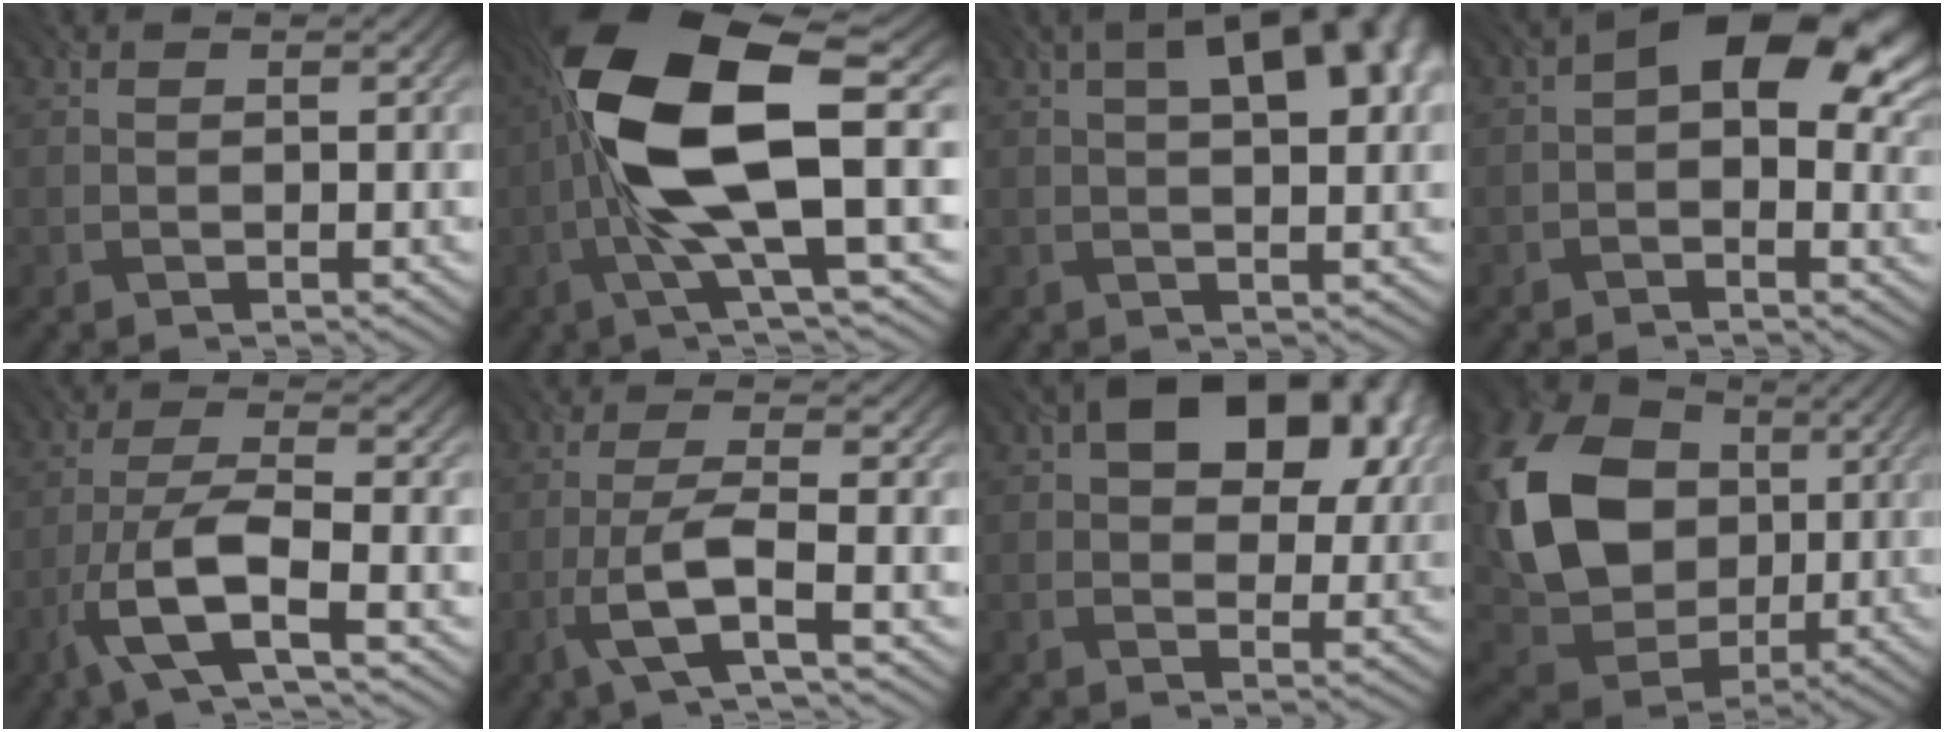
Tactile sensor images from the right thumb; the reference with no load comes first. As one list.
[{"total": 16.1, "force": [0.2, 5.5, 15.1], "torque": [-0.305, 0.012, 0.003]}, {"total": 12.3, "force": [4.2, 5.2, 10.3], "torque": [-0.146, 0.033, 0.046]}, {"total": 12.5, "force": [3.5, 7.0, 9.7], "torque": [-0.133, 0.006, 0.045]}, {"total": 8.6, "force": [-4.2, 2.2, 7.2], "torque": [-0.150, 0.001, -0.095]}, {"total": 5.8, "force": [-2.5, 1.0, 5.2], "torque": [-0.107, 0.008, -0.059]}, {"total": 14.6, "force": [5.5, 8.8, 10.3], "torque": [-0.149, 0.021, 0.082]}, {"total": 17.4, "force": [2.3, 13.4, 11.0], "torque": [-0.258, 0.004, 0.045]}]